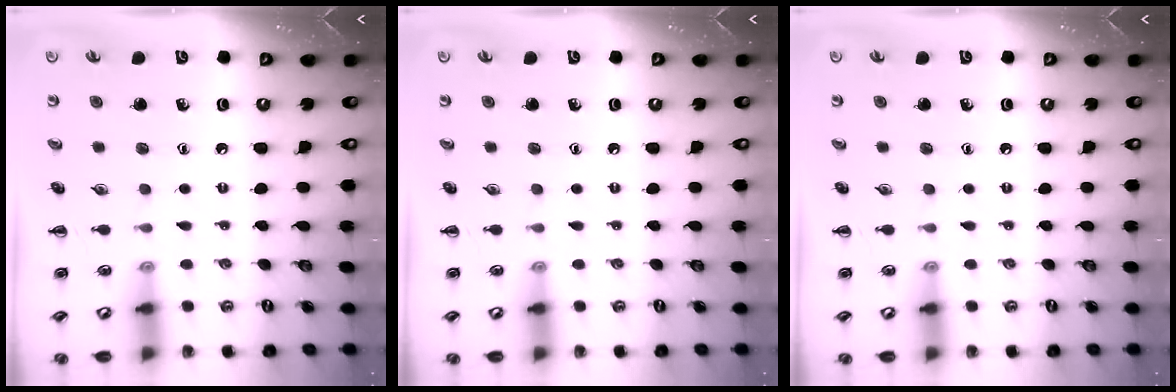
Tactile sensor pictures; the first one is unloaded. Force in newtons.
{"total": 0.0}
{"total": 0.0}